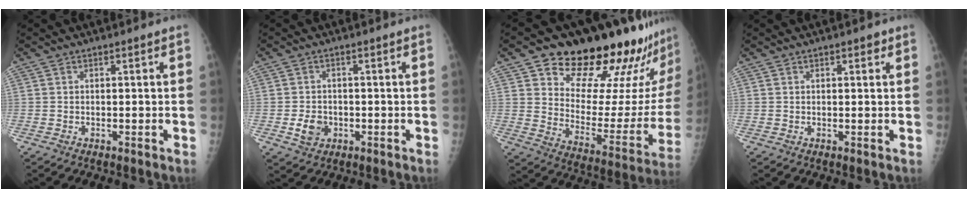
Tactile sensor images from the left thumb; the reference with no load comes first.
{"total": 4.0, "force": [-1.0, 3.3, 2.1], "torque": [-0.026, 0.003, -0.013]}
{"total": 27.6, "force": [22.6, 8.9, 13.3], "torque": [-0.156, -0.141, 0.304]}
{"total": 1.3, "force": [0.8, 0.6, 0.9], "torque": [-0.003, -0.001, 0.008]}